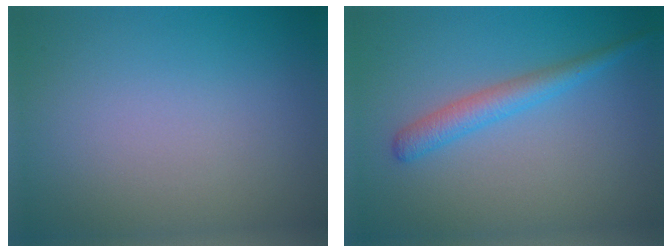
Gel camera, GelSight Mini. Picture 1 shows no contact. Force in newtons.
{"total": 2.7, "press": 2.6, "slide": 0.1}